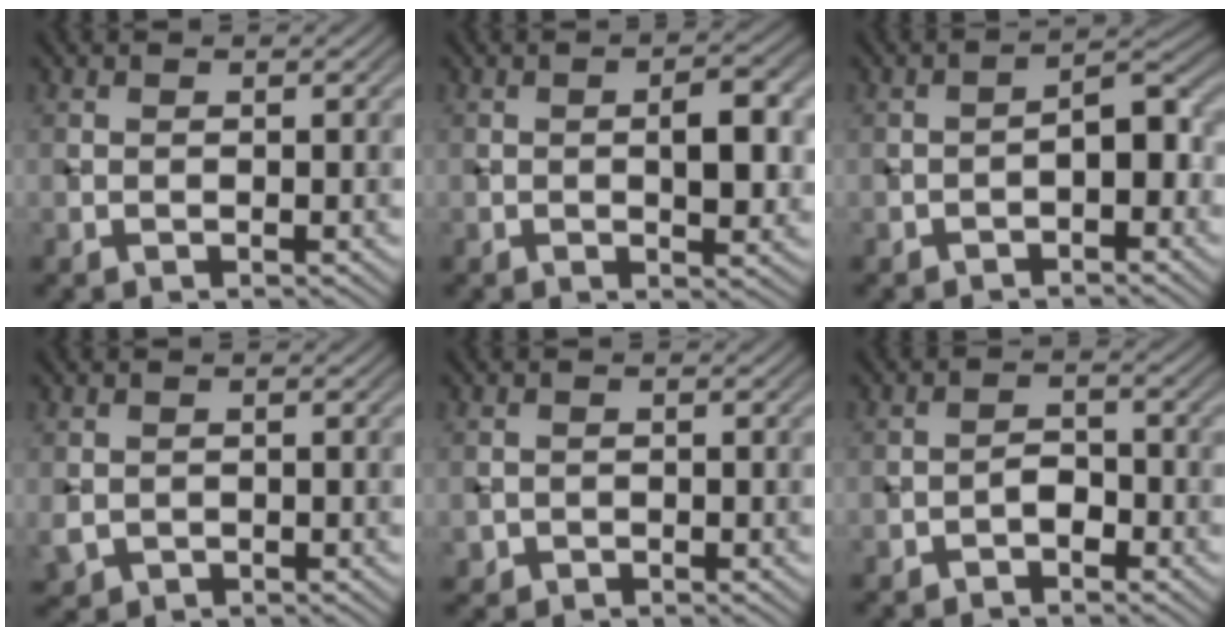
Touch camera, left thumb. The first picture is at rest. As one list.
[{"total": 4.8, "force": [0.0, 1.9, 4.4], "torque": [-0.064, 0.002, -0.002]}, {"total": 3.5, "force": [-1.6, 1.5, 2.8], "torque": [-0.035, 0.015, -0.031]}, {"total": 1.9, "force": [-0.3, 1.7, 0.7], "torque": [-0.025, -0.011, -0.002]}, {"total": 1.2, "force": [-0.5, 1.1, 0.2], "torque": [0.001, -0.007, -0.012]}, {"total": 2.0, "force": [-1.2, 1.1, 1.1], "torque": [-0.015, 0.006, -0.028]}]